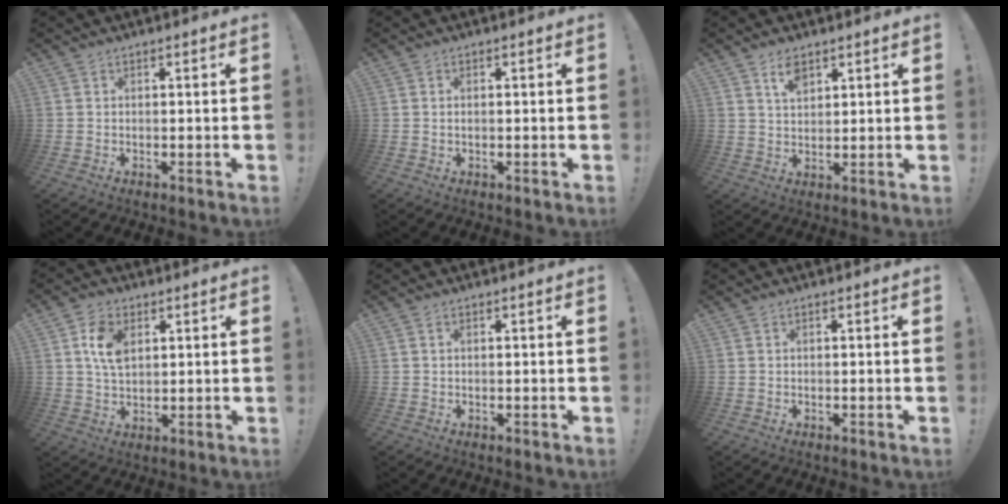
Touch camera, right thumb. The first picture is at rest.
{"total": 0.8, "force": [0.2, 0.4, 0.7], "torque": [-0.013, 0.003, 0.003]}
{"total": 4.8, "force": [2.9, 2.5, 2.9], "torque": [-0.045, -0.011, 0.050]}
{"total": 8.7, "force": [2.8, 5.8, 5.9], "torque": [-0.111, 0.004, 0.053]}
{"total": 0.6, "force": [0.3, 0.3, 0.5], "torque": [-0.005, 0.000, 0.003]}
{"total": 0.0}